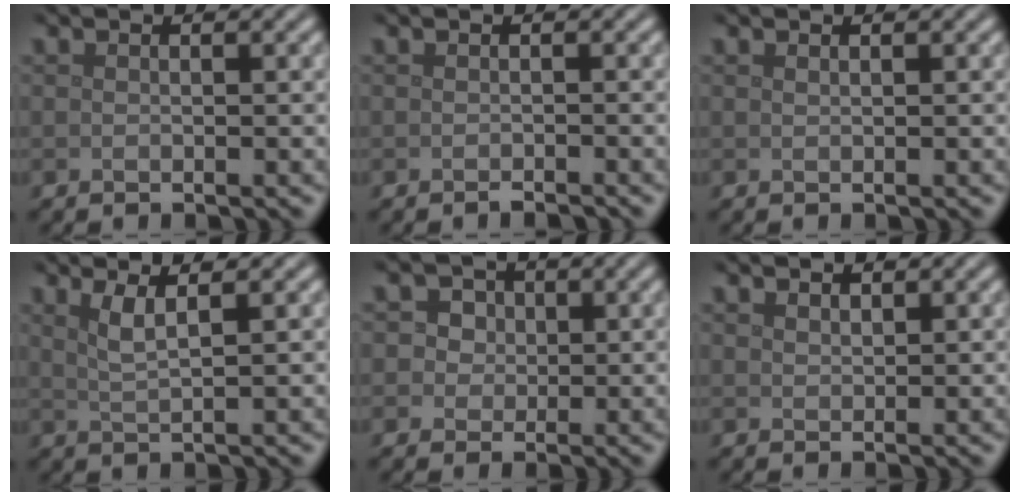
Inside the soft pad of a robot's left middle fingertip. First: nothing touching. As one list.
[{"total": 0.7, "force": [-0.6, 0.1, 0.4], "torque": [-0.004, 0.000, -0.011]}, {"total": 0.0}, {"total": 2.3, "force": [1.1, 0.6, 2.0], "torque": [-0.034, -0.004, 0.019]}, {"total": 4.2, "force": [1.7, 3.3, 1.9], "torque": [-0.021, 0.018, 0.010]}, {"total": 0.9, "force": [0.8, 0.3, 0.2], "torque": [-0.005, -0.001, 0.017]}]